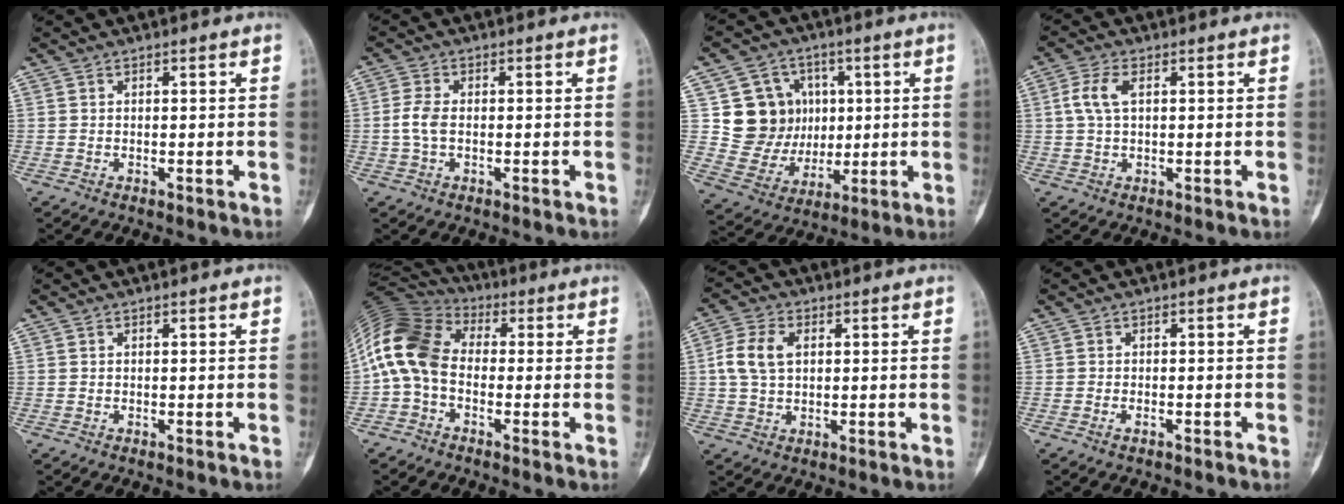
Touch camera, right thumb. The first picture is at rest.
{"total": 3.7, "force": [-0.3, 2.1, 3.1], "torque": [-0.073, 0.008, -0.010]}
{"total": 13.8, "force": [2.9, 12.6, 4.9], "torque": [-0.028, 0.001, 0.068]}
{"total": 4.8, "force": [1.0, 2.5, 3.9], "torque": [-0.098, 0.011, 0.019]}
{"total": 0.0}
{"total": 13.2, "force": [-1.0, 9.3, 9.3], "torque": [-0.186, 0.035, -0.037]}
{"total": 7.2, "force": [1.3, 4.7, 5.3], "torque": [-0.112, 0.011, 0.024]}
{"total": 1.0, "force": [-0.6, 0.4, 0.7], "torque": [-0.018, 0.005, -0.011]}